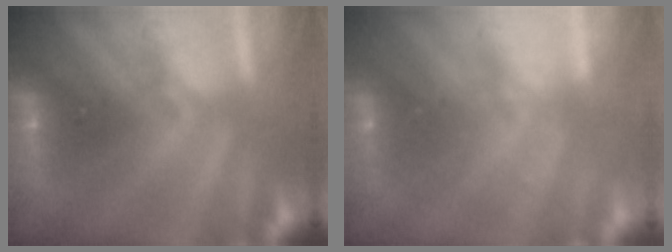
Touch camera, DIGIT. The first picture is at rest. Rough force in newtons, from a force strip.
{"total": 2.3}